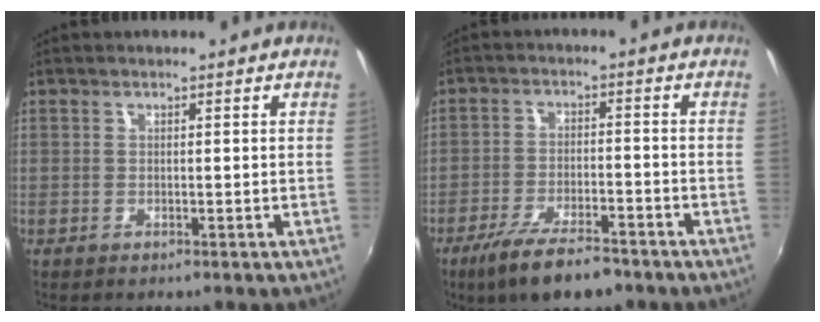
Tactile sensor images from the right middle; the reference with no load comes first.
{"total": 10.4, "force": [-7.6, 2.9, 6.4], "torque": [-0.142, -0.022, -0.130]}